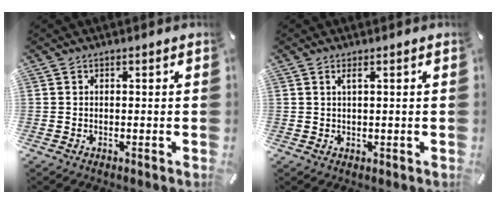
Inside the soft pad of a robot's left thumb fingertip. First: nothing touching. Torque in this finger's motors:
{"motor_torque": [0.15, -0.28, 0.09, -0.16, 0.03]}